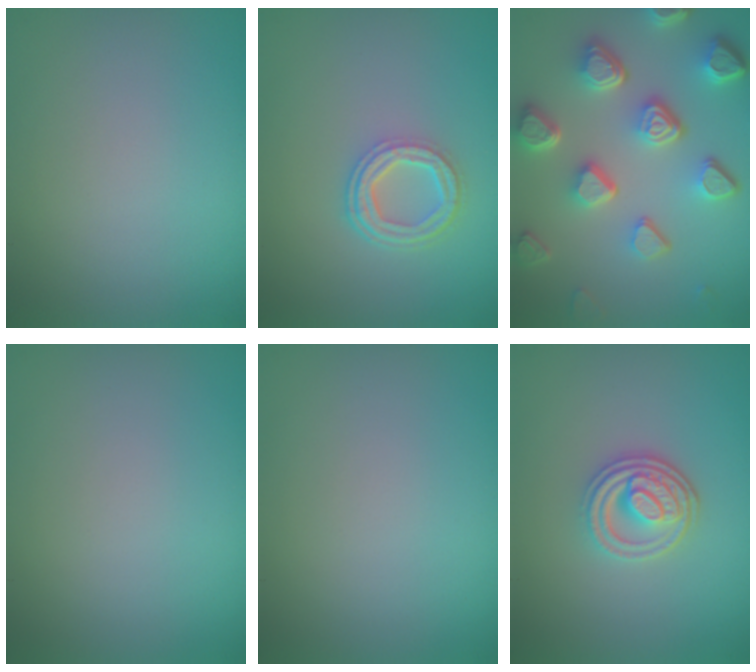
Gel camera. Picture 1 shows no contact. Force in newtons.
{"total": 3.8, "press": 2.9, "slide": 2.5}
{"total": 7.5, "press": 5.6, "slide": 5.0}
{"total": 0.0}
{"total": 0.0}
{"total": 3.5, "press": 3.0, "slide": 1.8}